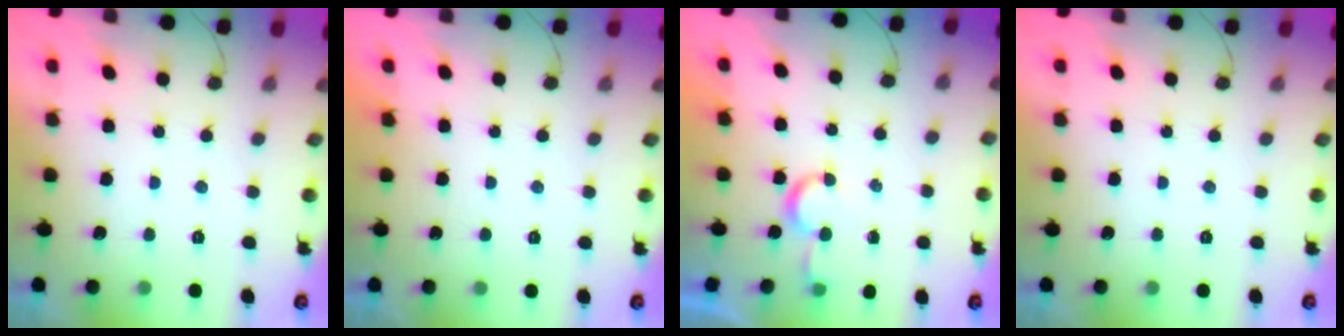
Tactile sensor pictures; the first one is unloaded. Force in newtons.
{"total": 1.6, "press": 1.6, "slide": 0.1}
{"total": 5.0, "press": 5.0, "slide": 0.3}
{"total": 0.0}